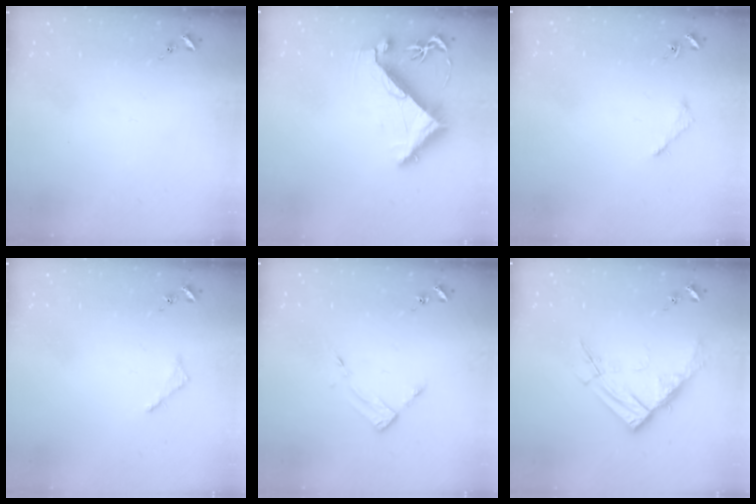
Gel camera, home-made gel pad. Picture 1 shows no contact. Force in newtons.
{"total": 7.9, "press": 7.8, "slide": 1.0}
{"total": 3.0, "press": 3.0, "slide": 0.4}
{"total": 2.8, "press": 2.7, "slide": 0.3}
{"total": 4.2, "press": 4.2, "slide": 0.5}
{"total": 14.1, "press": 14.0, "slide": 1.5}